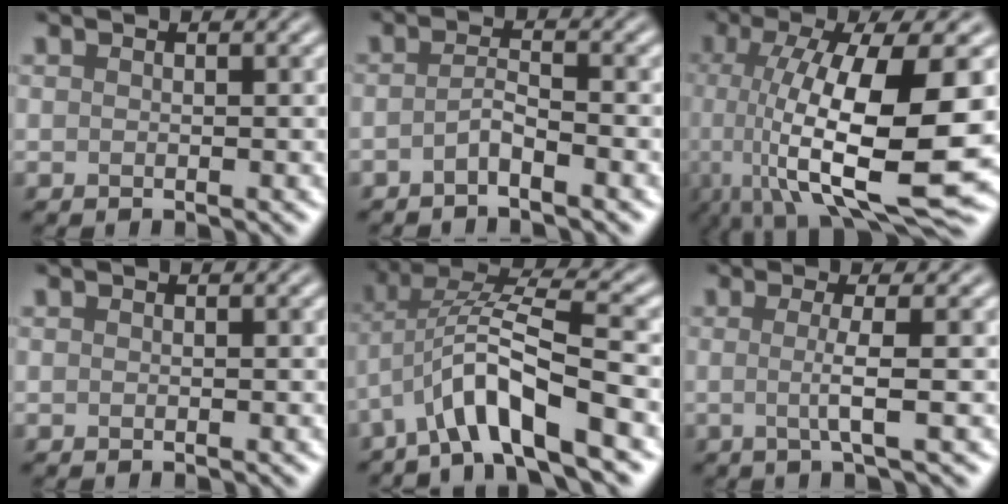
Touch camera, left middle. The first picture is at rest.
{"total": 1.7, "force": [-1.1, 0.3, 1.4], "torque": [-0.027, 0.004, -0.026]}
{"total": 15.0, "force": [-1.8, 4.8, 14.1], "torque": [-0.227, -0.016, -0.024]}
{"total": 0.0}
{"total": 7.5, "force": [-3.3, 1.7, 6.5], "torque": [-0.118, 0.015, -0.066]}
{"total": 2.9, "force": [-0.1, 0.6, 2.8], "torque": [-0.050, -0.007, -0.010]}